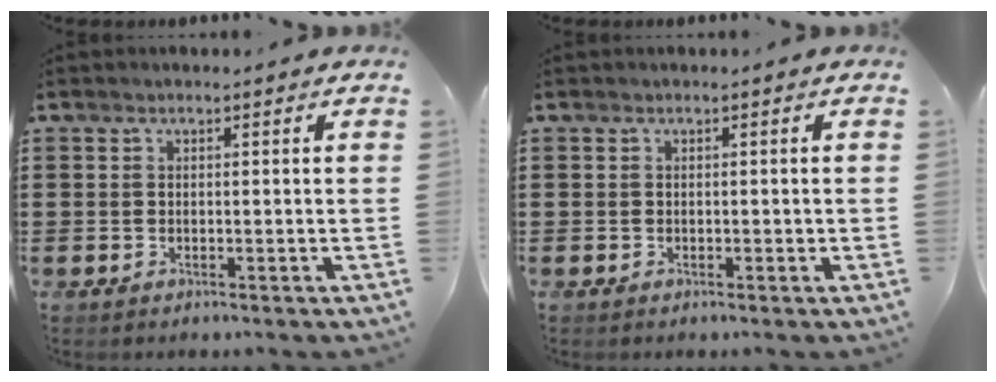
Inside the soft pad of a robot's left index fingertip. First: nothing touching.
{"total": 0.0}